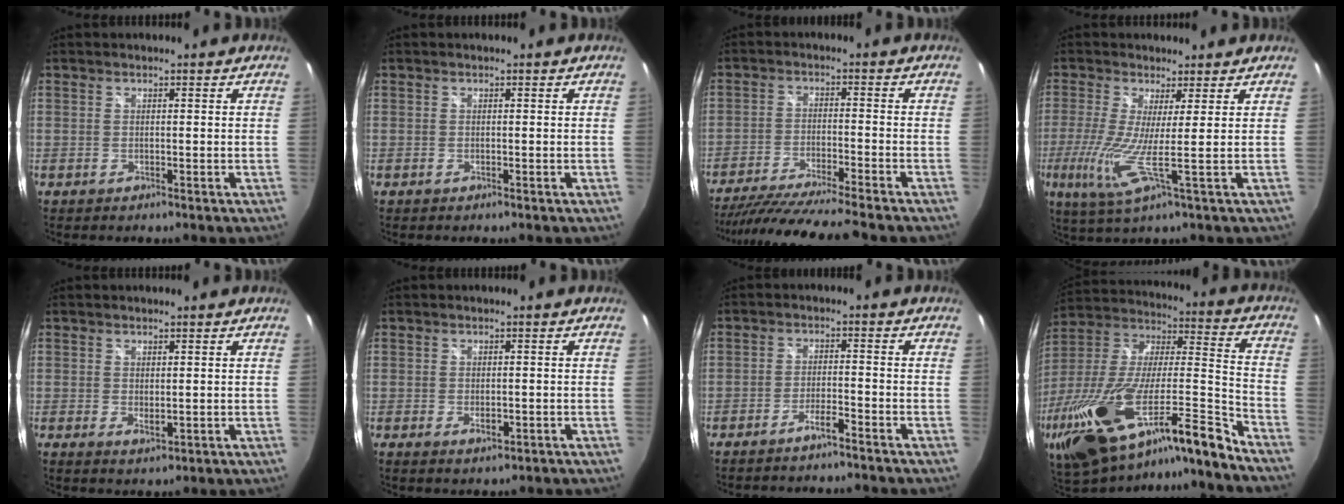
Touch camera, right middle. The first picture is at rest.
{"total": 0.0}
{"total": 15.0, "force": [-13.3, -0.9, 6.8], "torque": [-0.141, -0.025, -0.218]}
{"total": 7.3, "force": [-0.6, -1.0, 7.2], "torque": [-0.165, -0.017, -0.022]}
{"total": 1.8, "force": [0.1, 0.9, 1.6], "torque": [-0.025, -0.002, 0.004]}
{"total": 2.3, "force": [-1.0, 1.2, 1.7], "torque": [-0.027, -0.003, -0.013]}
{"total": 3.8, "force": [-3.5, -0.3, 1.5], "torque": [-0.048, 0.004, -0.058]}
{"total": 29.7, "force": [-20.0, 5.1, 21.3], "torque": [-0.369, -0.065, -0.336]}